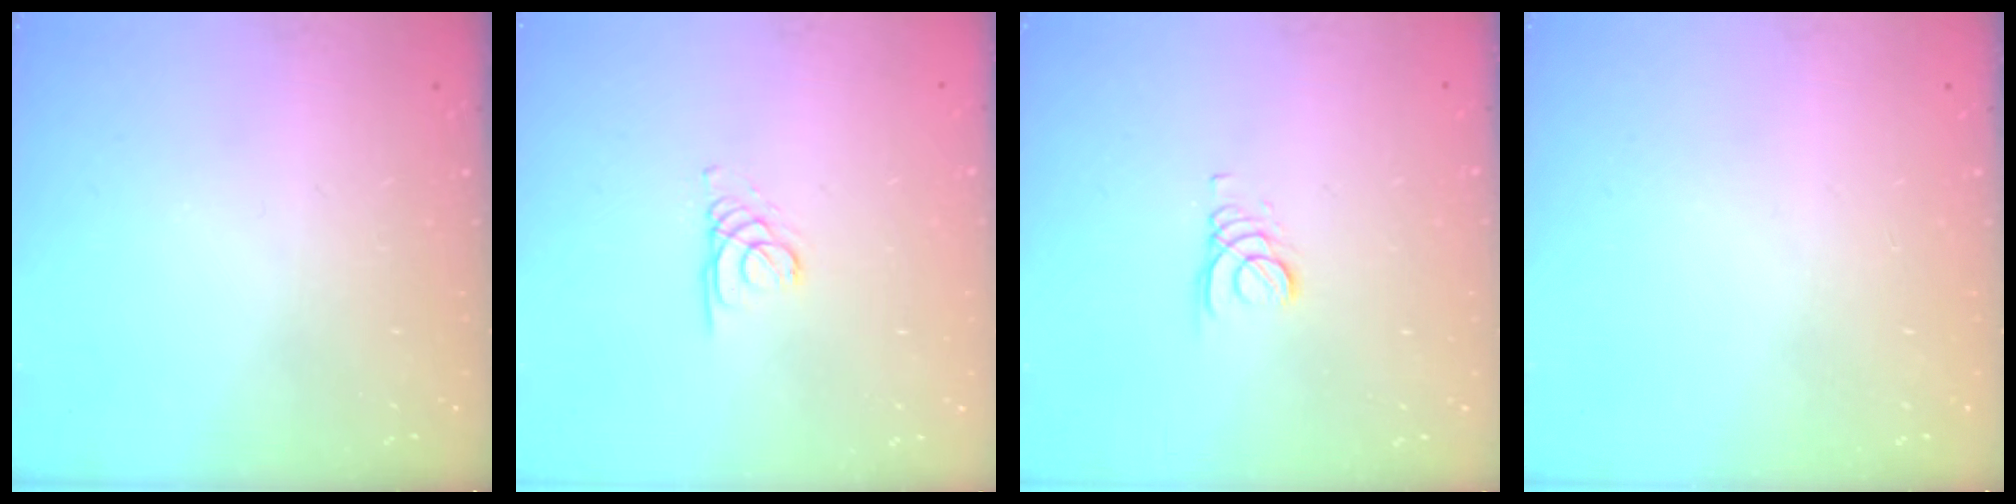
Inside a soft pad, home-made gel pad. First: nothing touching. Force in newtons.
{"total": 1.4, "press": 1.3, "slide": 0.1}
{"total": 2.4, "press": 2.4, "slide": 0.2}
{"total": 0.0}